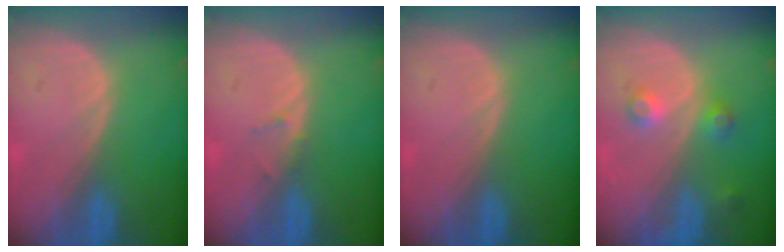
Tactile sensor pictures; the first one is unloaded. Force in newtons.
{"total": 1.1, "press": 0.8, "slide": 0.7}
{"total": 0.0}
{"total": 3.8, "press": 3.5, "slide": 1.4}